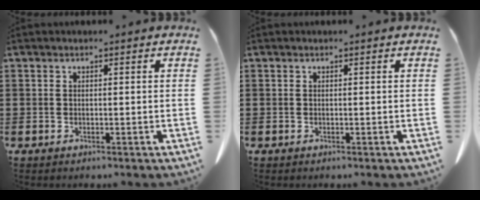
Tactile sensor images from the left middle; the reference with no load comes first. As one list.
[{"total": 0.0}]